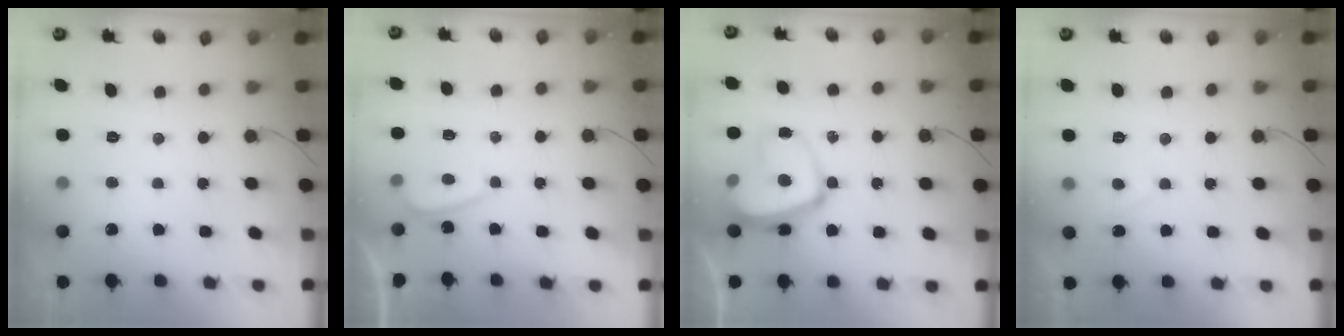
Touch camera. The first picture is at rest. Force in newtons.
{"total": 1.6, "press": 1.5, "slide": 0.6}
{"total": 14.8, "press": 14.7, "slide": 1.4}
{"total": 1.5, "press": 1.4, "slide": 0.5}